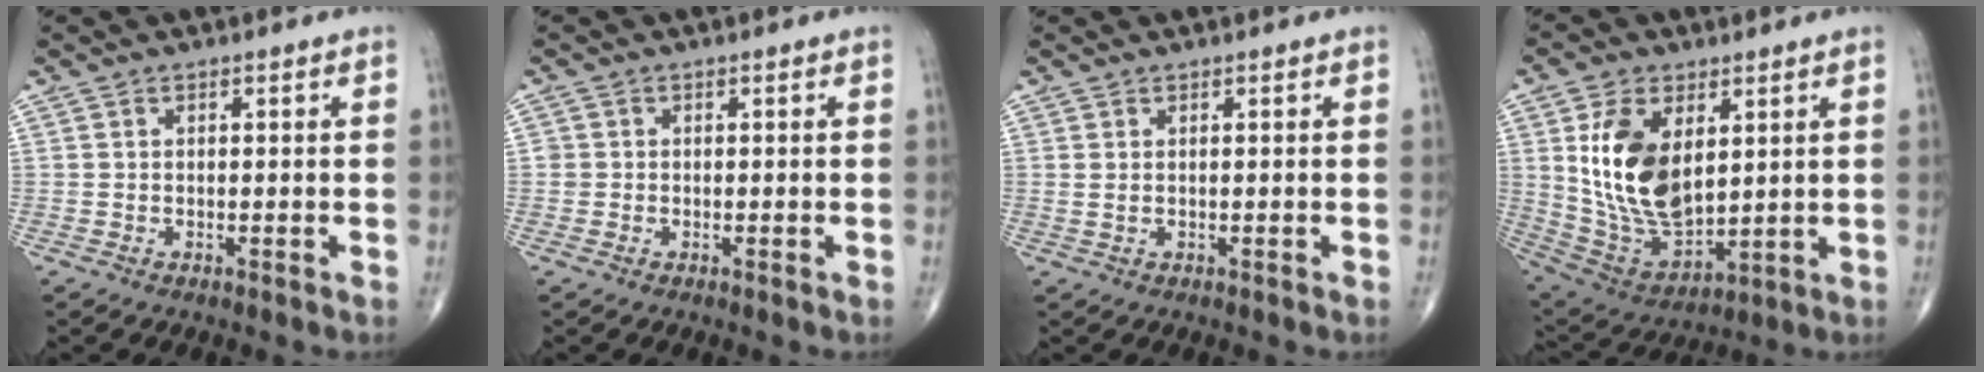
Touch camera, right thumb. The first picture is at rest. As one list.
[{"total": 1.1, "force": [0.0, 1.1, 0.1], "torque": [0.005, 0.003, 0.000]}, {"total": 0.9, "force": [0.4, 0.3, 0.7], "torque": [-0.022, 0.004, 0.011]}, {"total": 16.7, "force": [4.0, 9.7, 13.1], "torque": [-0.227, -0.023, 0.094]}]